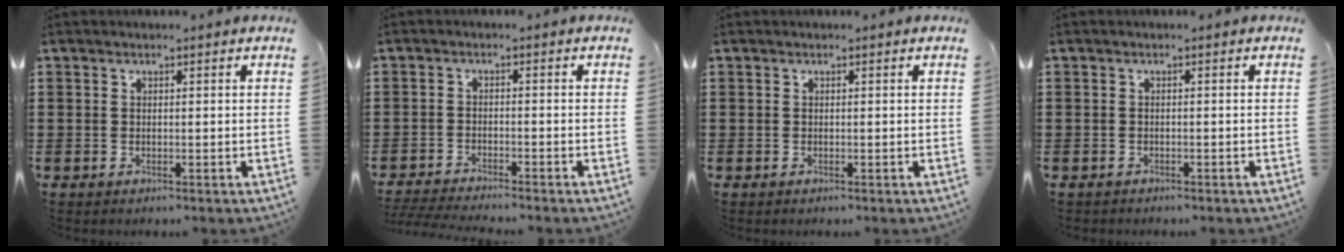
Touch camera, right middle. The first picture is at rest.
{"total": 3.1, "force": [-3.0, 0.0, 0.6], "torque": [-0.025, -0.007, -0.067]}
{"total": 0.0}
{"total": 0.8, "force": [-0.8, 0.3, -0.1], "torque": [0.000, 0.002, -0.017]}